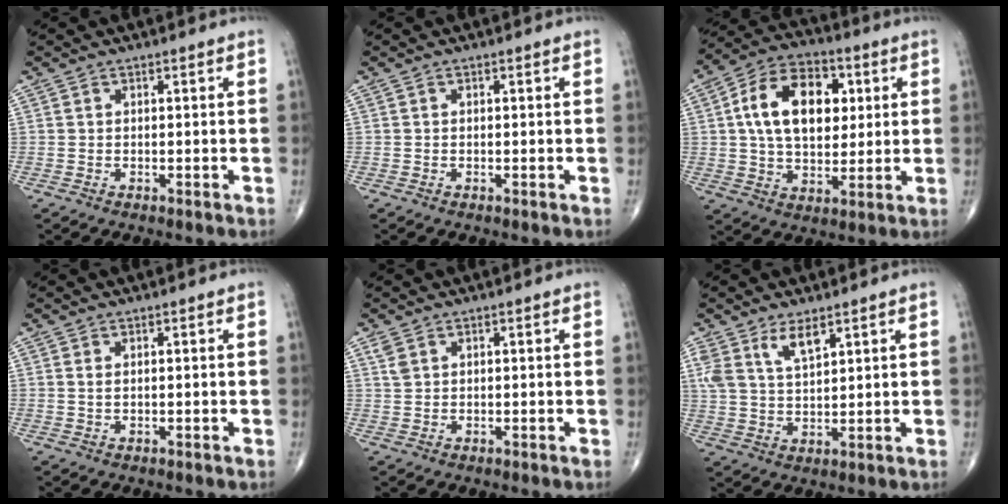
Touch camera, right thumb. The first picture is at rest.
{"total": 0.0}
{"total": 17.3, "force": [3.8, 11.1, 12.8], "torque": [-0.188, 0.007, 0.063]}
{"total": 1.0, "force": [0.5, 0.5, 0.7], "torque": [-0.015, 0.002, 0.013]}
{"total": 2.2, "force": [1.2, 1.4, 1.2], "torque": [-0.024, 0.004, 0.032]}
{"total": 6.4, "force": [4.0, 2.6, 4.3], "torque": [-0.078, -0.019, 0.084]}